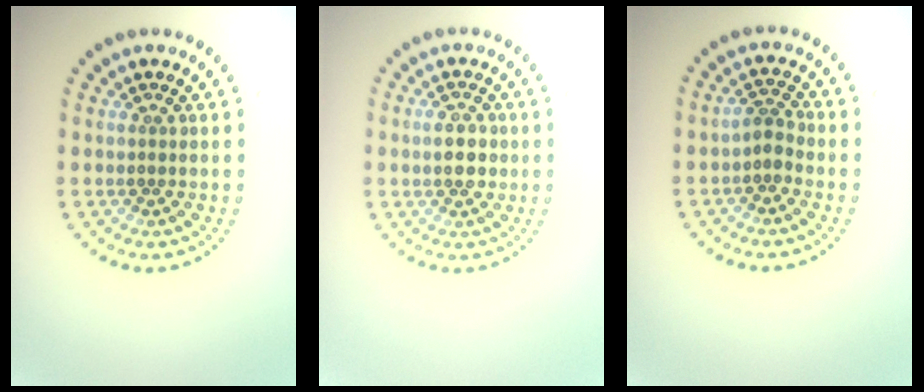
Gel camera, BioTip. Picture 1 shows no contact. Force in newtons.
{"total": 2.7, "press": 2.7, "slide": 0.1}
{"total": 1.6, "press": 1.3, "slide": 0.9}